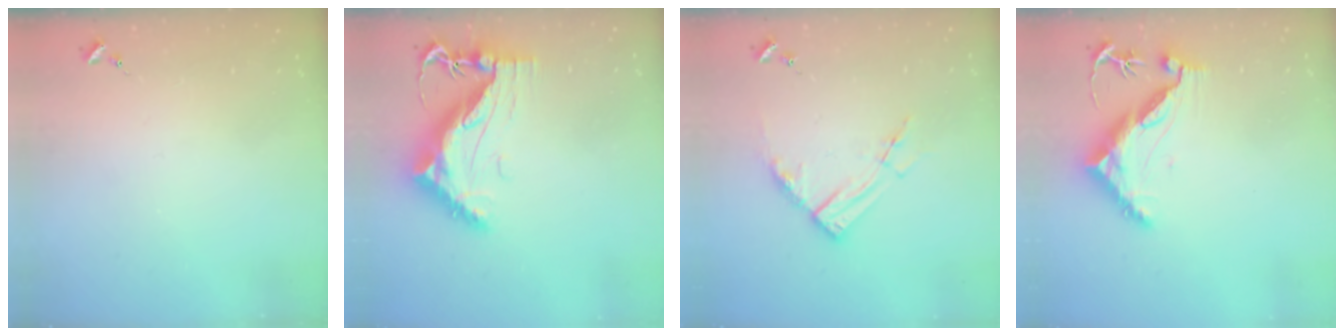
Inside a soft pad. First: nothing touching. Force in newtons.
{"total": 11.9, "press": 11.9, "slide": 1.0}
{"total": 10.3, "press": 10.2, "slide": 1.0}
{"total": 10.5, "press": 10.4, "slide": 1.1}